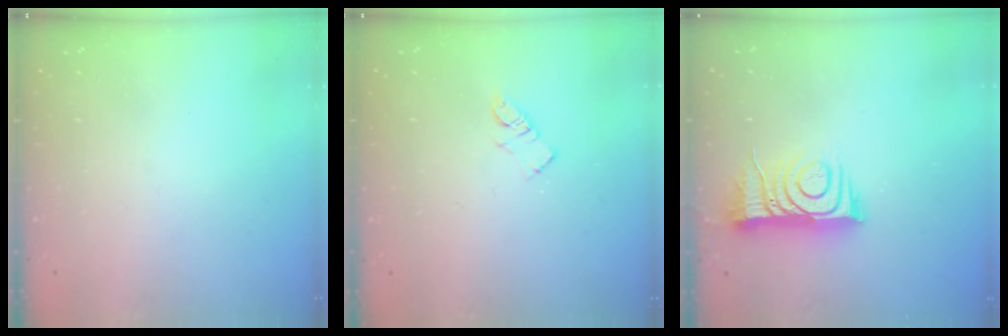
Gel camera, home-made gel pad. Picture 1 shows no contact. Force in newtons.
{"total": 5.4, "press": 5.4, "slide": 0.1}
{"total": 11.5, "press": 11.4, "slide": 1.1}